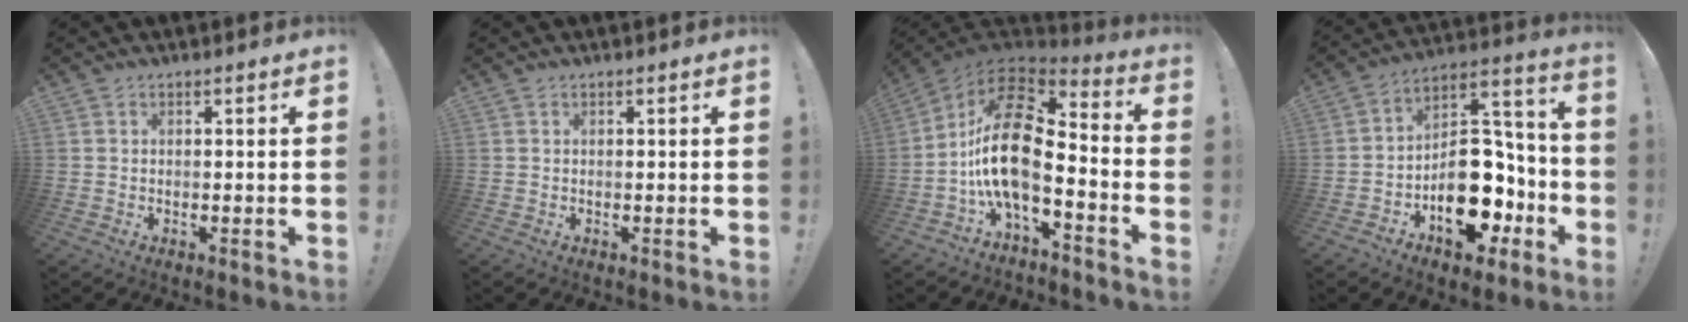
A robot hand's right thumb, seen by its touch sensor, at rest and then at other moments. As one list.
[{"total": 0.0}, {"total": 18.7, "force": [-2.2, 8.6, 16.4], "torque": [-0.333, 0.011, -0.041]}, {"total": 20.0, "force": [-8.4, 12.7, 12.9], "torque": [-0.156, 0.057, -0.119]}]